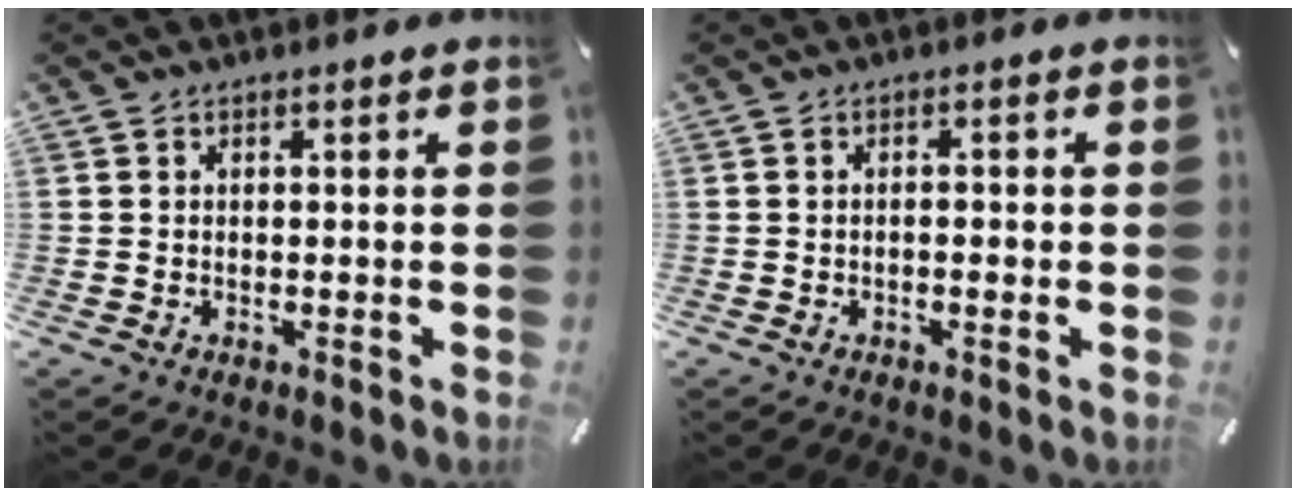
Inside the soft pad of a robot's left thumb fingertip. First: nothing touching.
{"total": 1.7, "force": [-0.7, 0.5, 1.5], "torque": [-0.024, 0.004, -0.014]}